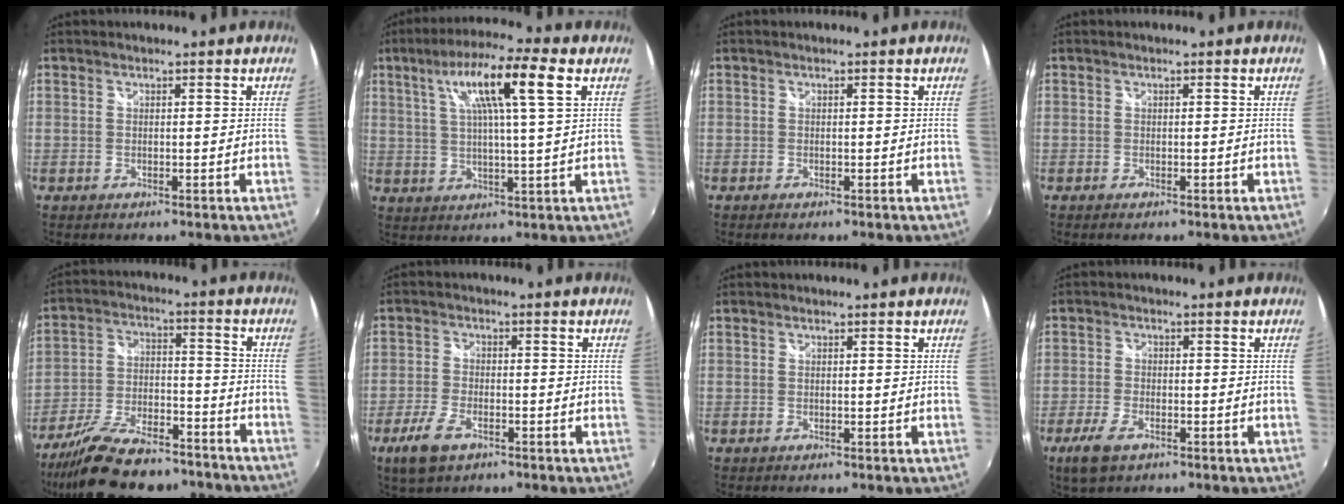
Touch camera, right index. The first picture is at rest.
{"total": 12.9, "force": [5.4, 1.3, 11.6], "torque": [-0.203, 0.022, 0.089]}
{"total": 0.7, "force": [-0.5, 0.3, 0.2], "torque": [-0.007, -0.004, -0.012]}
{"total": 0.6, "force": [-0.5, 0.3, 0.2], "torque": [-0.006, -0.003, -0.010]}
{"total": 20.2, "force": [-16.3, 7.0, 9.6], "torque": [-0.185, -0.010, -0.250]}
{"total": 6.9, "force": [-4.1, 3.3, 4.4], "torque": [-0.114, -0.009, -0.075]}
{"total": 0.0}
{"total": 5.8, "force": [-3.6, 2.7, 3.7], "torque": [-0.099, -0.010, -0.065]}